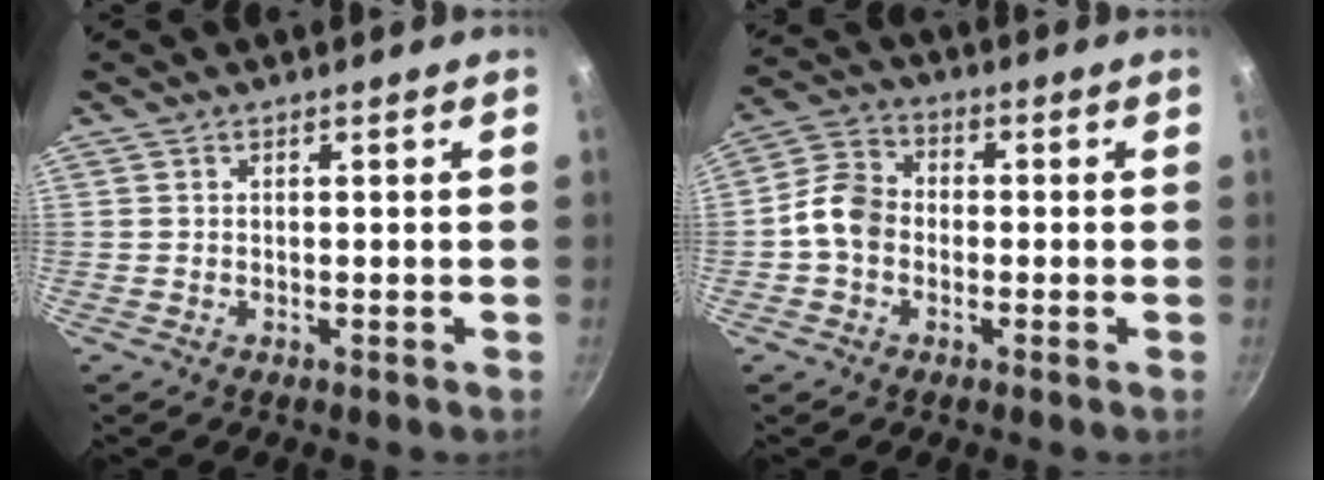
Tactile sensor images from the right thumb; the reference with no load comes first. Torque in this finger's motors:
{"motor_torque": [1.01, 1.25, 0.55, -0.46, 0.05]}